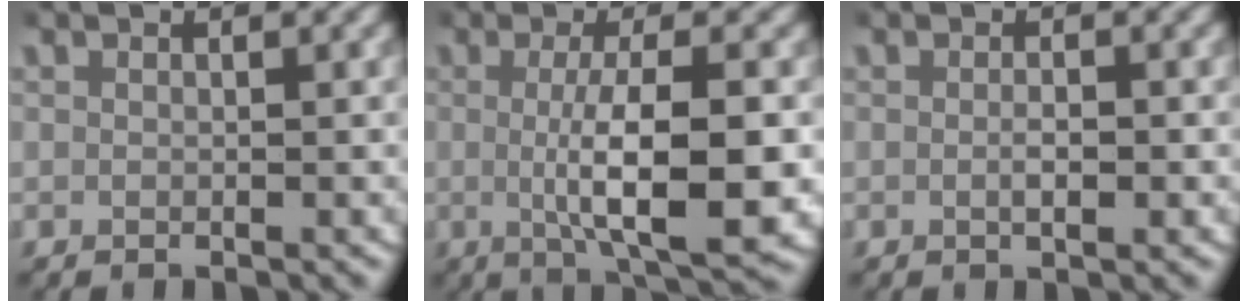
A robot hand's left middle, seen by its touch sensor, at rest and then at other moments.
{"total": 6.9, "force": [-0.7, 1.5, 6.6], "torque": [-0.108, -0.008, -0.008]}
{"total": 1.2, "force": [-0.2, 0.4, 1.0], "torque": [-0.018, -0.001, -0.004]}